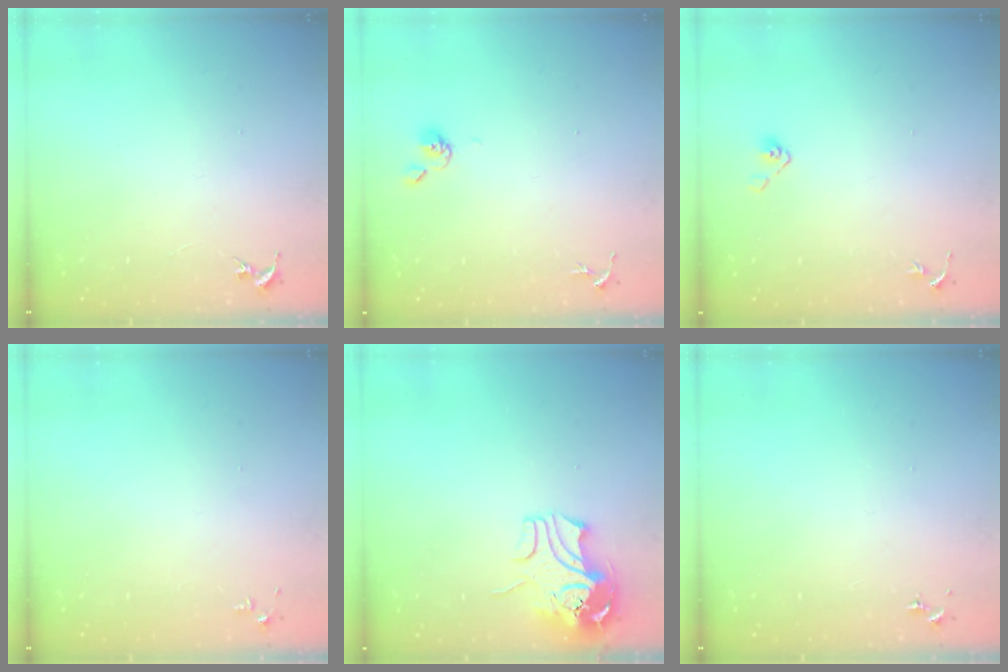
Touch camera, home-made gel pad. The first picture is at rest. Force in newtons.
{"total": 4.4, "press": 4.3, "slide": 0.8}
{"total": 5.0, "press": 4.4, "slide": 2.3}
{"total": 2.8, "press": 2.8, "slide": 0.4}
{"total": 10.8, "press": 10.6, "slide": 1.6}
{"total": 0.0}